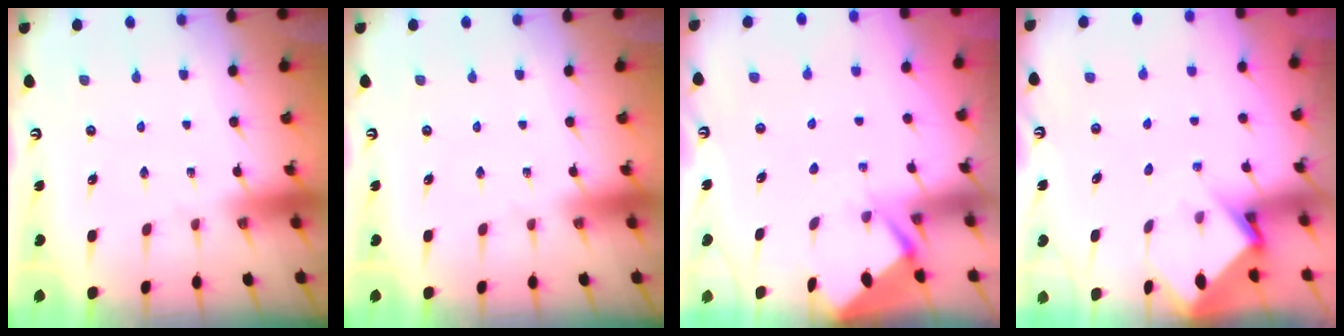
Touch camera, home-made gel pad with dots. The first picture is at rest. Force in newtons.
{"total": 0.0}
{"total": 2.5, "press": 2.5, "slide": 0.4}
{"total": 3.4, "press": 3.3, "slide": 0.3}